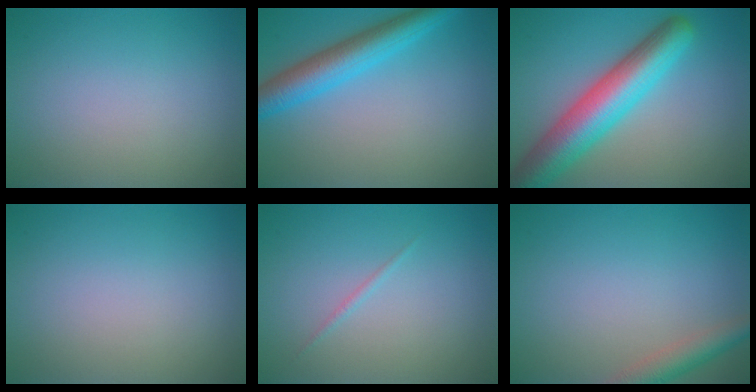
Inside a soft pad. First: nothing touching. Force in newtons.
{"total": 5.4, "press": 5.4, "slide": 0.3}
{"total": 8.6, "press": 8.5, "slide": 0.5}
{"total": 0.0}
{"total": 0.6, "press": 0.6, "slide": 0.0}
{"total": 2.9, "press": 2.9, "slide": 0.2}